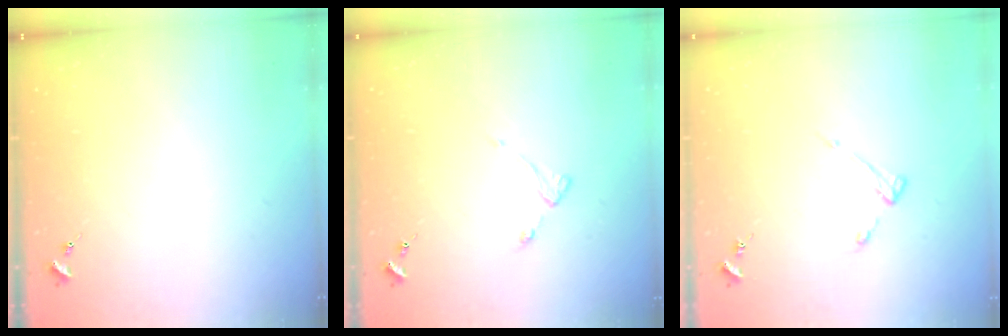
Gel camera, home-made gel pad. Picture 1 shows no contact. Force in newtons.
{"total": 2.8, "press": 2.7, "slide": 0.5}
{"total": 3.6, "press": 3.6, "slide": 0.5}